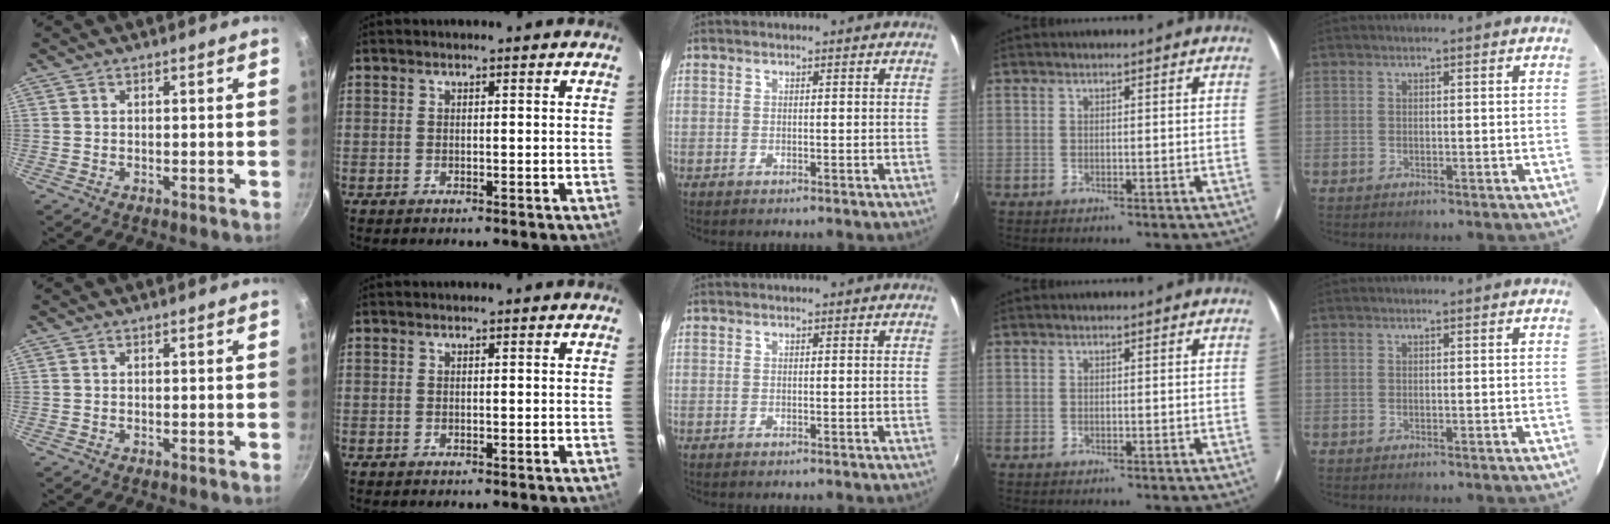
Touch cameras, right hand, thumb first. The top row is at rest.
{}